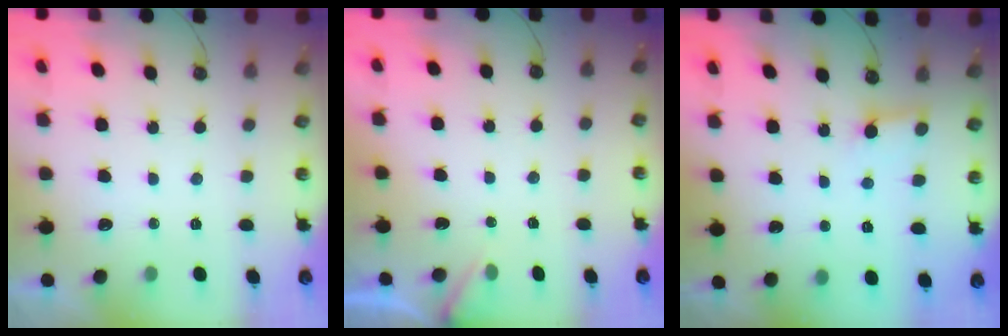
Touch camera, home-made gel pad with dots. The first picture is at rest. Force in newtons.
{"total": 3.1, "press": 3.1, "slide": 0.1}
{"total": 2.5, "press": 2.5, "slide": 0.2}